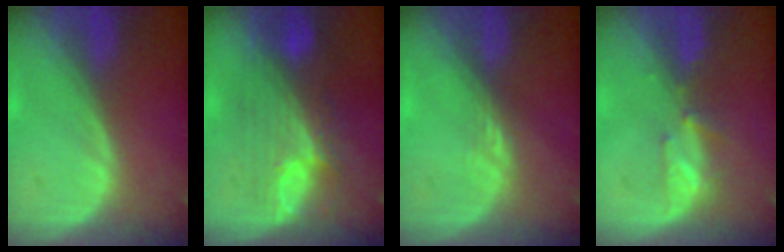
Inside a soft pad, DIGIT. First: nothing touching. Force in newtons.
{"total": 9.1, "press": 8.5, "slide": 3.4}
{"total": 1.5, "press": 1.3, "slide": 0.8}
{"total": 3.0, "press": 2.9, "slide": 0.8}